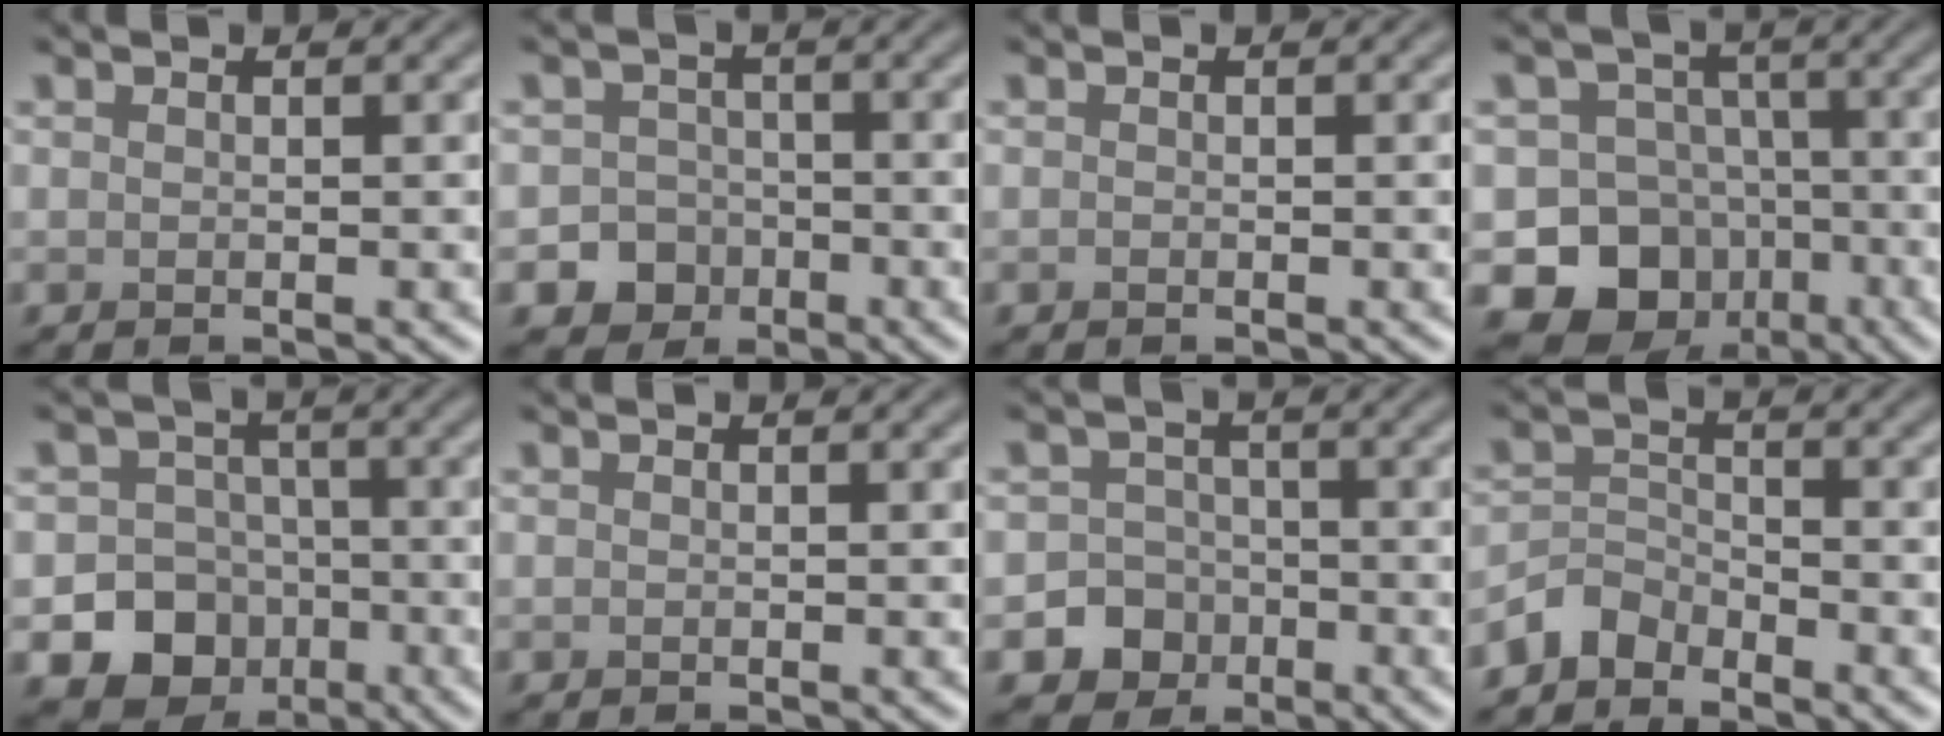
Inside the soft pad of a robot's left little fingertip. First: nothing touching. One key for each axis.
{"total": 4.6, "fx": -2.5, "fy": 3.8, "fz": 0.7, "tx": 0.025, "ty": -0.005, "tz": -0.051}
{"total": 0.0}
{"total": 12.5, "fx": -5.7, "fy": 10.7, "fz": 3.0, "tx": -0.043, "ty": -0.018, "tz": -0.108}
{"total": 11.0, "fx": -4.7, "fy": 9.6, "fz": 2.7, "tx": -0.015, "ty": -0.041, "tz": -0.090}
{"total": 0.0}
{"total": 5.9, "fx": -2.8, "fy": 5.2, "fz": 0.8, "tx": 0.020, "ty": -0.014, "tz": -0.068}
{"total": 2.8, "fx": -2.5, "fy": 1.2, "fz": 0.4, "tx": -0.005, "ty": 0.008, "tz": -0.061}